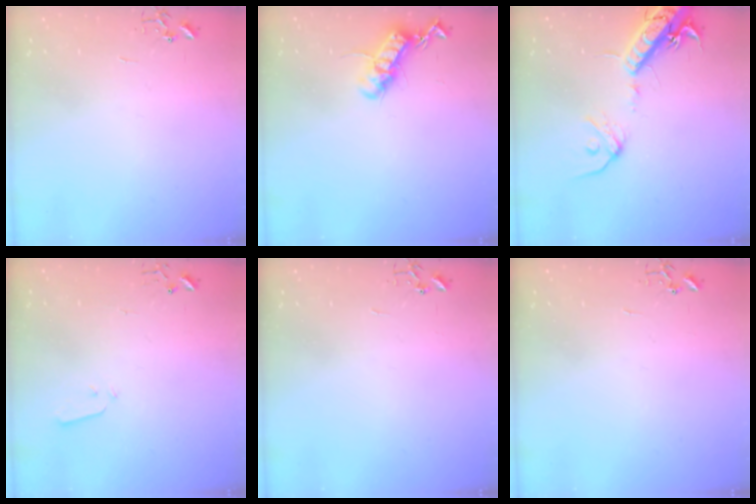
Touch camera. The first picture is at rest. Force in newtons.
{"total": 12.9, "press": 12.9, "slide": 0.3}
{"total": 17.2, "press": 16.9, "slide": 3.1}
{"total": 3.4, "press": 3.3, "slide": 0.7}
{"total": 0.0}
{"total": 0.0}